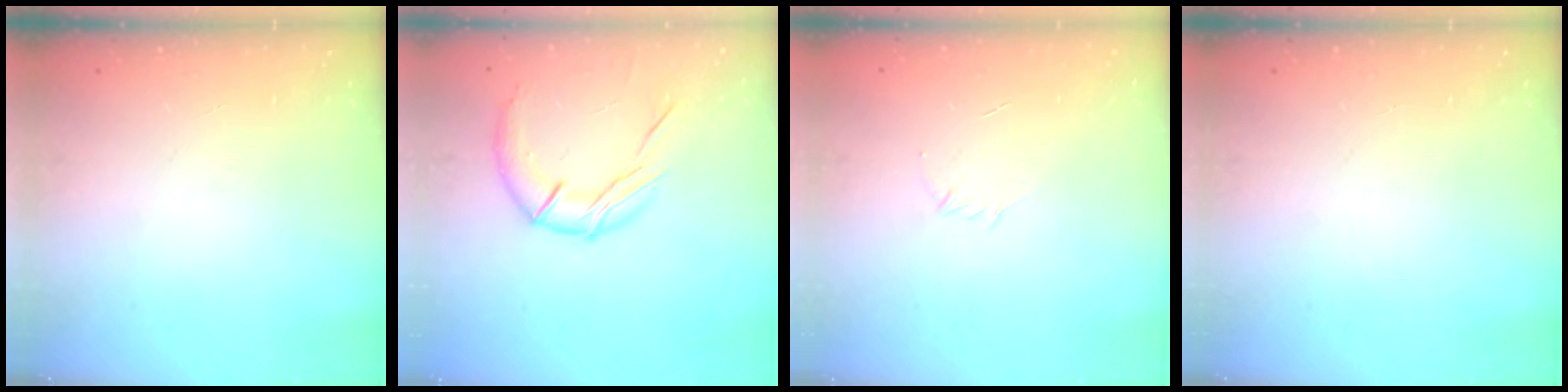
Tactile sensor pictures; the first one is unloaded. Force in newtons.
{"total": 11.8, "press": 11.8, "slide": 0.6}
{"total": 2.8, "press": 2.7, "slide": 0.8}
{"total": 0.0}